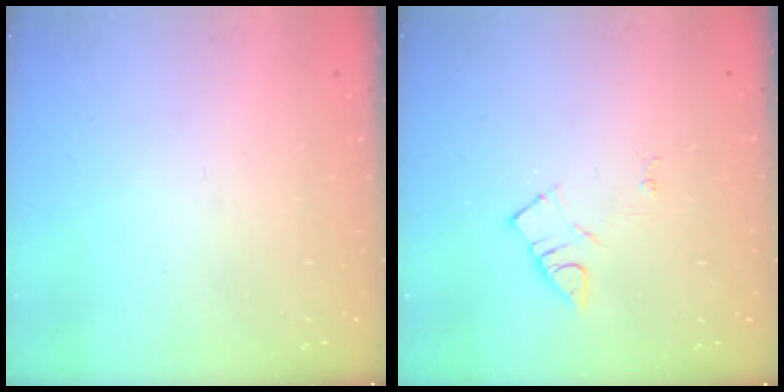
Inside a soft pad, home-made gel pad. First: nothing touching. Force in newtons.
{"total": 4.5, "press": 4.4, "slide": 0.7}